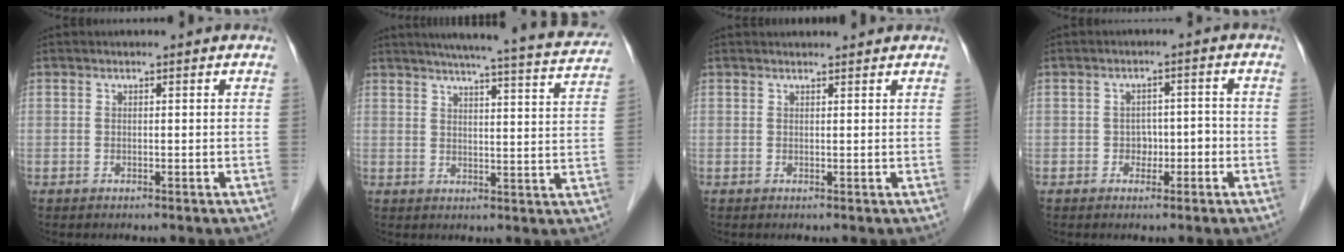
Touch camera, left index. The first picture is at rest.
{"total": 20.5, "force": [18.6, 1.1, 8.7], "torque": [-0.120, -0.024, 0.217]}
{"total": 4.4, "force": [4.3, 0.5, 0.9], "torque": [-0.008, 0.024, 0.047]}
{"total": 2.9, "force": [-1.3, 2.1, 1.5], "torque": [-0.018, 0.011, -0.018]}